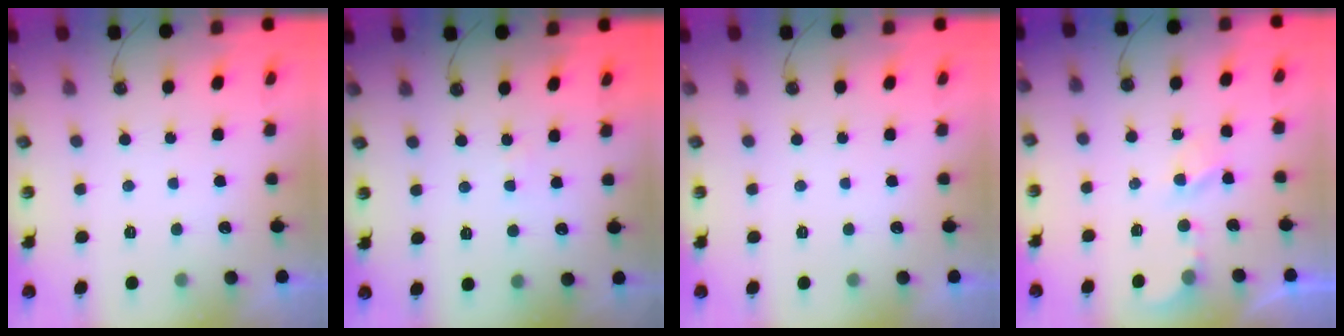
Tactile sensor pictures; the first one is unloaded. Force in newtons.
{"total": 1.0, "press": 1.0, "slide": 0.1}
{"total": 0.0}
{"total": 3.2, "press": 3.2, "slide": 0.4}